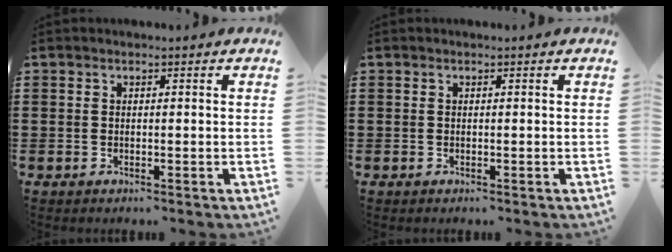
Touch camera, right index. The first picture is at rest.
{"total": 0.0}